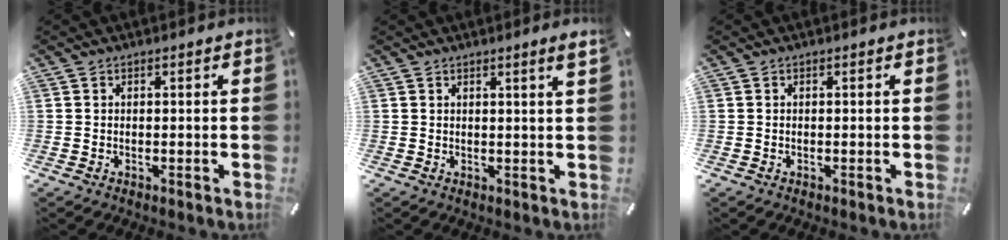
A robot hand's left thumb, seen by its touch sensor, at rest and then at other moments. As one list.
[{"total": 2.4, "force": [1.3, -0.1, 2.0], "torque": [-0.038, -0.001, 0.021]}, {"total": 0.0}]